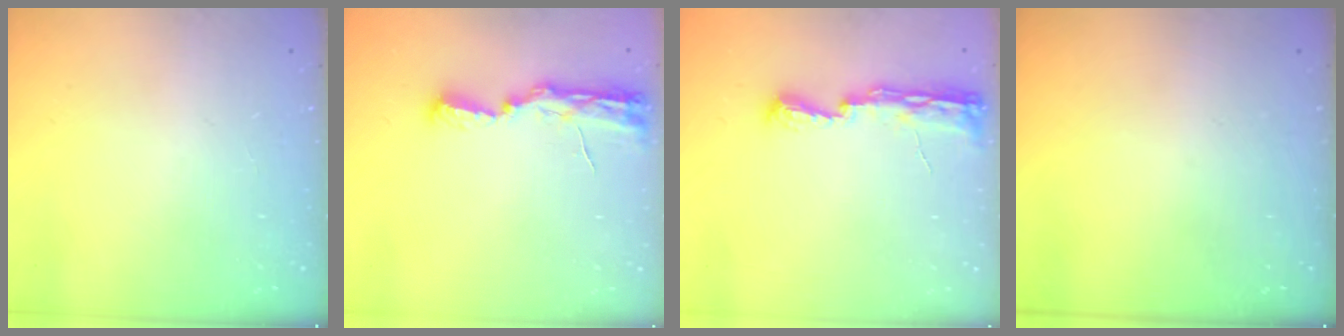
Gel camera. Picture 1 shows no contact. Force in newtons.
{"total": 8.1, "press": 8.1, "slide": 0.8}
{"total": 7.9, "press": 7.8, "slide": 0.8}
{"total": 0.0}